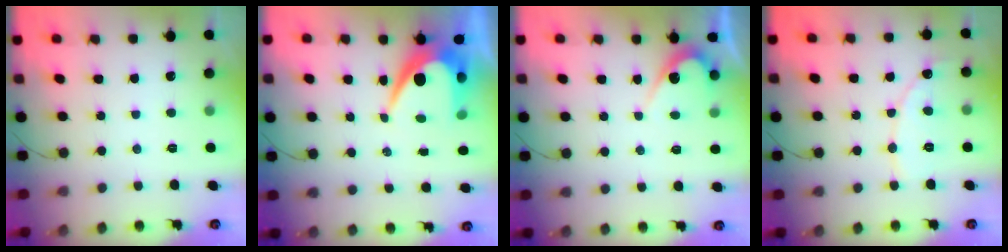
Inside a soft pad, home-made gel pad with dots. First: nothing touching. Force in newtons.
{"total": 9.2, "press": 9.2, "slide": 0.4}
{"total": 5.3, "press": 5.3, "slide": 0.2}
{"total": 8.8, "press": 8.8, "slide": 0.8}